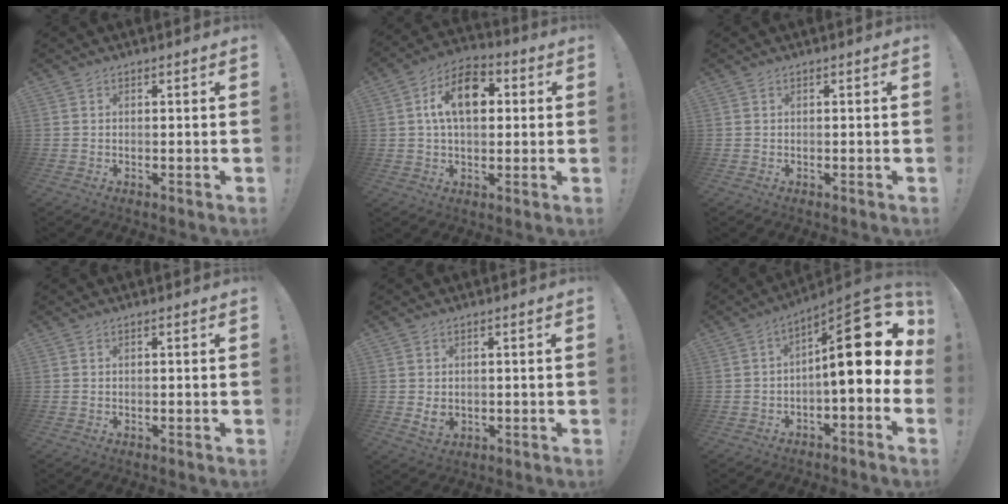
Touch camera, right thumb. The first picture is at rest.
{"total": 13.6, "force": [3.1, 8.3, 10.3], "torque": [-0.153, 0.012, 0.056]}
{"total": 0.0}
{"total": 0.0}
{"total": 3.6, "force": [1.0, 2.8, 2.0], "torque": [-0.015, -0.010, 0.019]}
{"total": 17.8, "force": [3.2, 5.3, 16.7], "torque": [-0.228, -0.023, 0.049]}